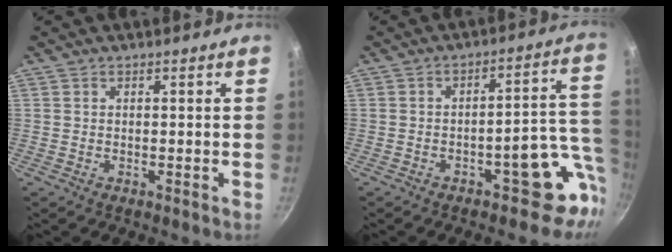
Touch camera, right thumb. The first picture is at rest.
{"total": 10.2, "force": [-4.1, 5.3, 7.7], "torque": [-0.020, 0.047, -0.051]}